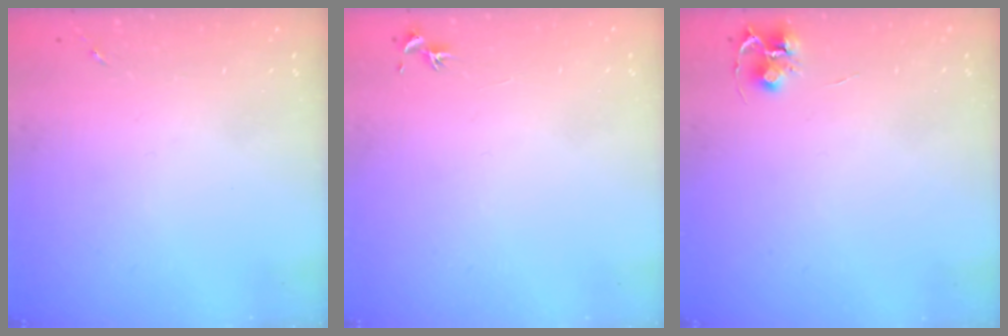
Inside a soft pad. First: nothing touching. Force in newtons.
{"total": 0.8, "press": 0.7, "slide": 0.3}
{"total": 4.7, "press": 4.7, "slide": 0.4}